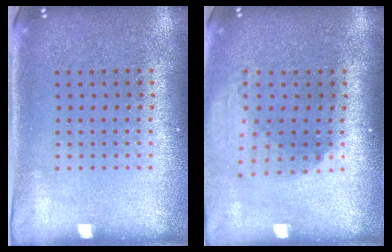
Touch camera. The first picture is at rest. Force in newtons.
{"total": 1.9, "press": 1.5, "slide": 1.2}